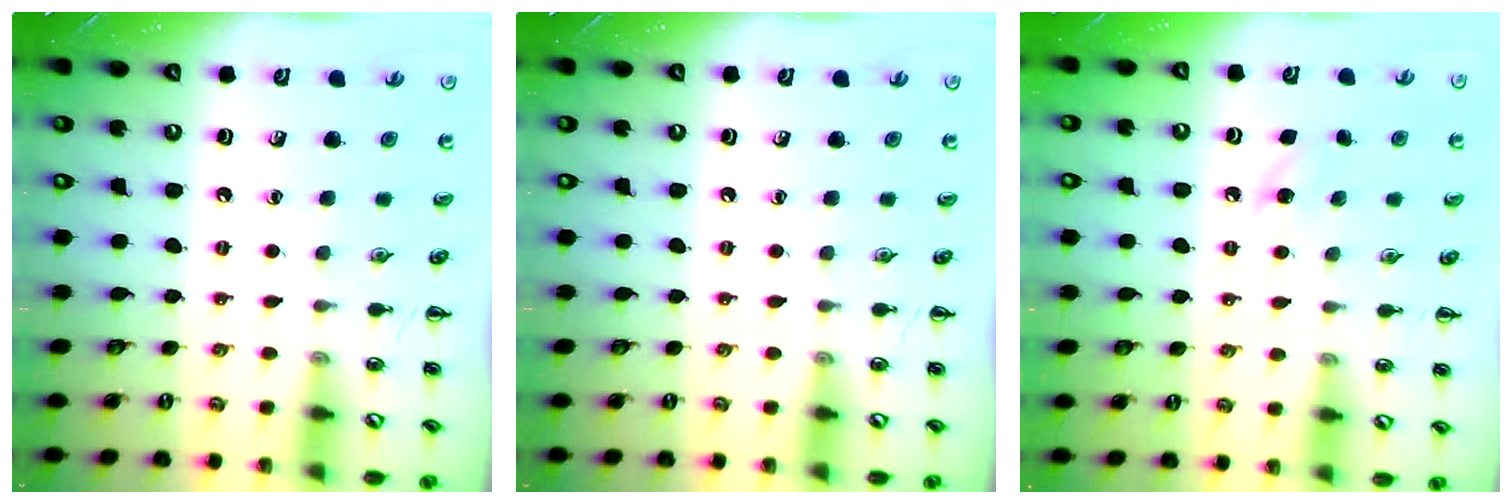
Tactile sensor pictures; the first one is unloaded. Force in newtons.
{"total": 0.0}
{"total": 4.4, "press": 4.2, "slide": 1.2}